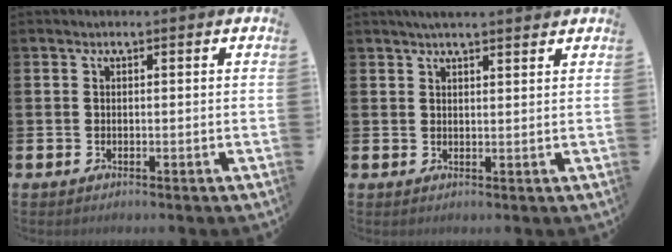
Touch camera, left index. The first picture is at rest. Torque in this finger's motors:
{"motor_torque": [0.11, -0.66, 0.86, 0.21]}